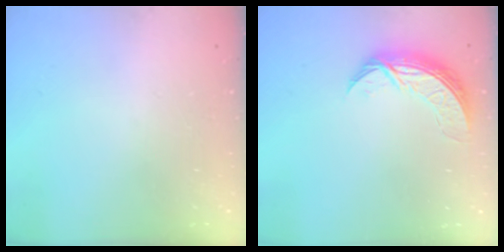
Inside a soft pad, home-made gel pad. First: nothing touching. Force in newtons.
{"total": 7.7, "press": 7.6, "slide": 0.7}